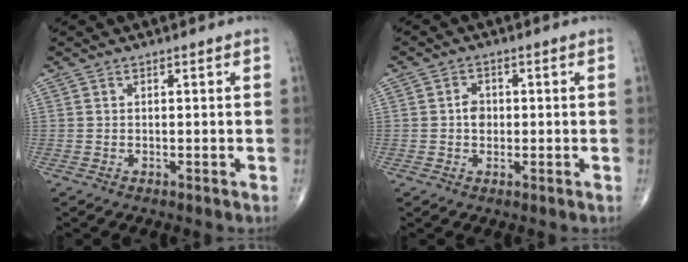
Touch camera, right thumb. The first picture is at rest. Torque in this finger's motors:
{"motor_torque": [0.43, 0.22, 0.08, -0.25, -0.01]}